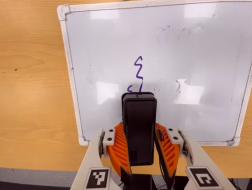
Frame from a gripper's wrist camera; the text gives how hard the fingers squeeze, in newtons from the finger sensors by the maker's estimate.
{"total": 9.0, "left": 7.8, "right": 10.2}